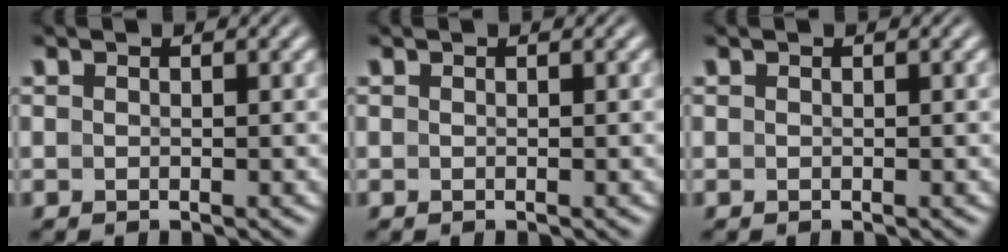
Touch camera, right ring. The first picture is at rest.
{"total": 0.0}
{"total": 0.0}